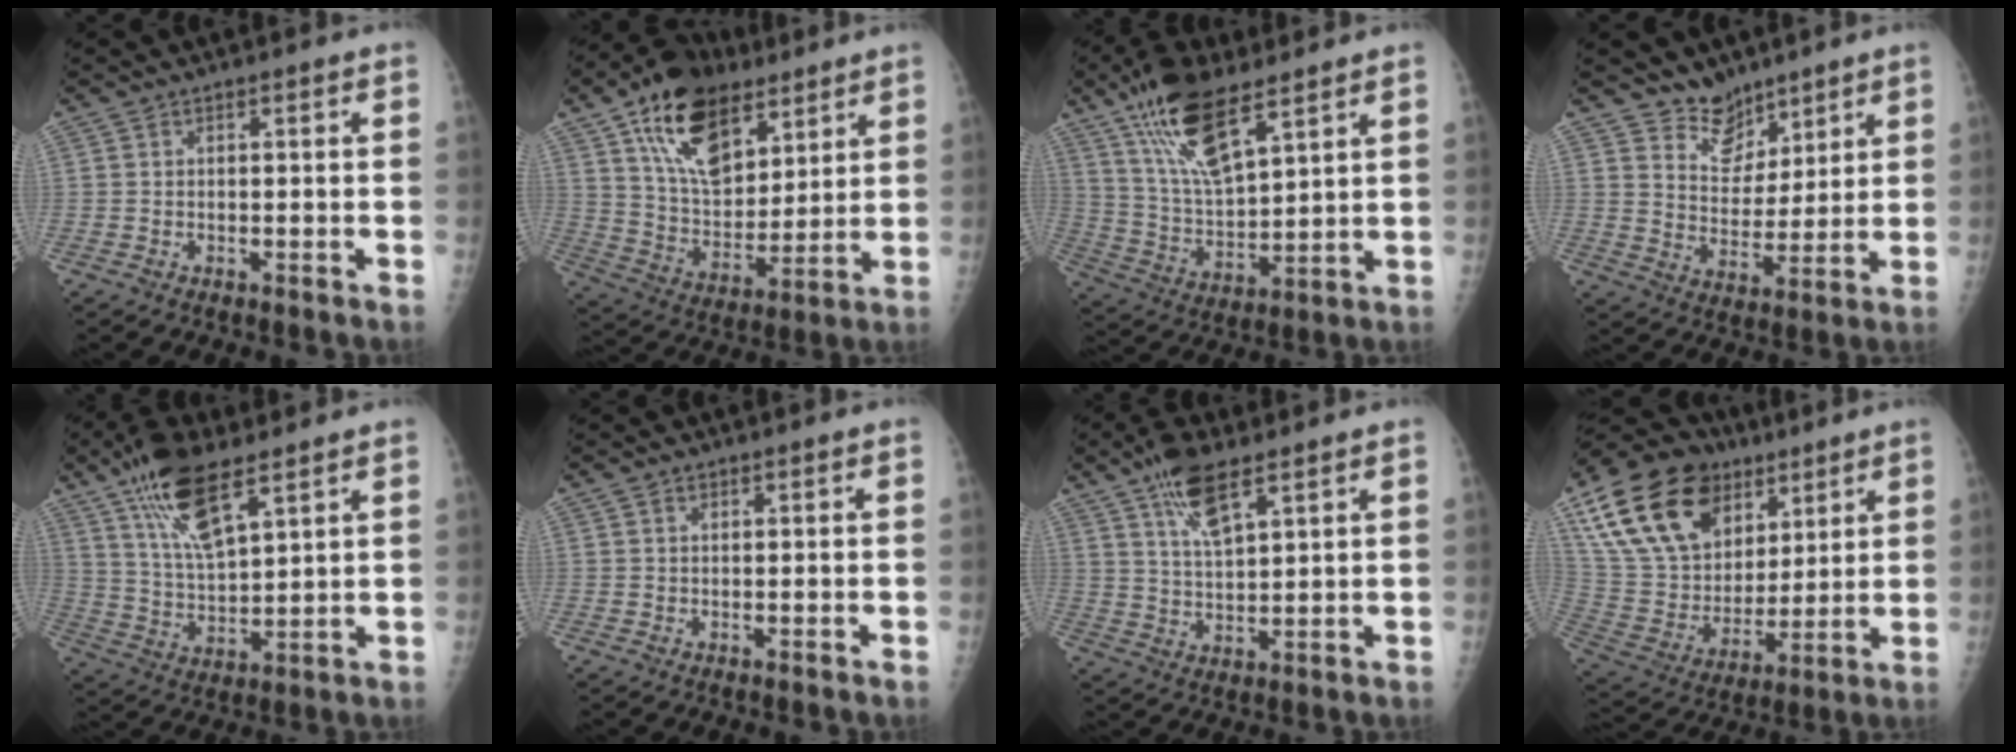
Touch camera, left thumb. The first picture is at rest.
{"total": 19.5, "force": [10.9, 11.1, 11.8], "torque": [-0.159, -0.042, 0.194]}
{"total": 15.3, "force": [9.7, 5.5, 10.6], "torque": [-0.180, -0.041, 0.192]}
{"total": 7.7, "force": [6.3, 4.5, 0.9], "torque": [0.015, -0.057, 0.124]}
{"total": 13.3, "force": [8.1, 4.7, 9.5], "torque": [-0.164, -0.031, 0.159]}
{"total": 0.8, "force": [0.4, 0.7, 0.3], "torque": [-0.002, -0.001, 0.007]}
{"total": 9.1, "force": [5.5, 3.2, 6.4], "torque": [-0.115, -0.021, 0.106]}
{"total": 25.1, "force": [12.7, 16.5, 14.0], "torque": [-0.246, -0.013, 0.235]}